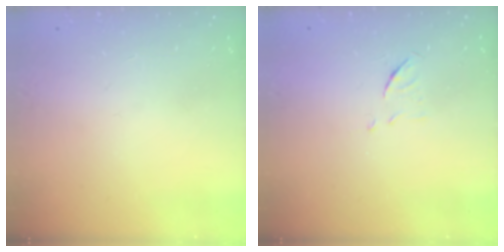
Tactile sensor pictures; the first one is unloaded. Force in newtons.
{"total": 5.9, "press": 5.9, "slide": 0.5}